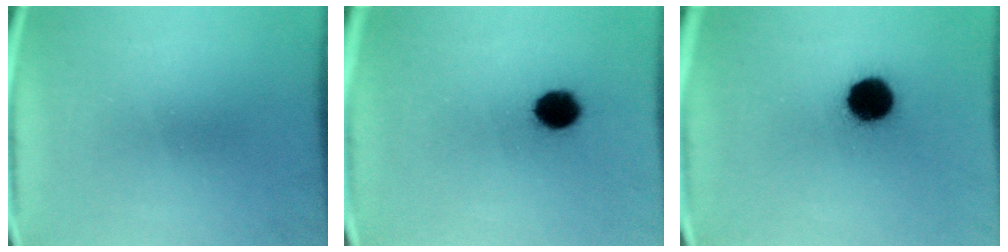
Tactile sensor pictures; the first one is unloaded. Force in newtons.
{"total": 7.0}
{"total": 10.7}